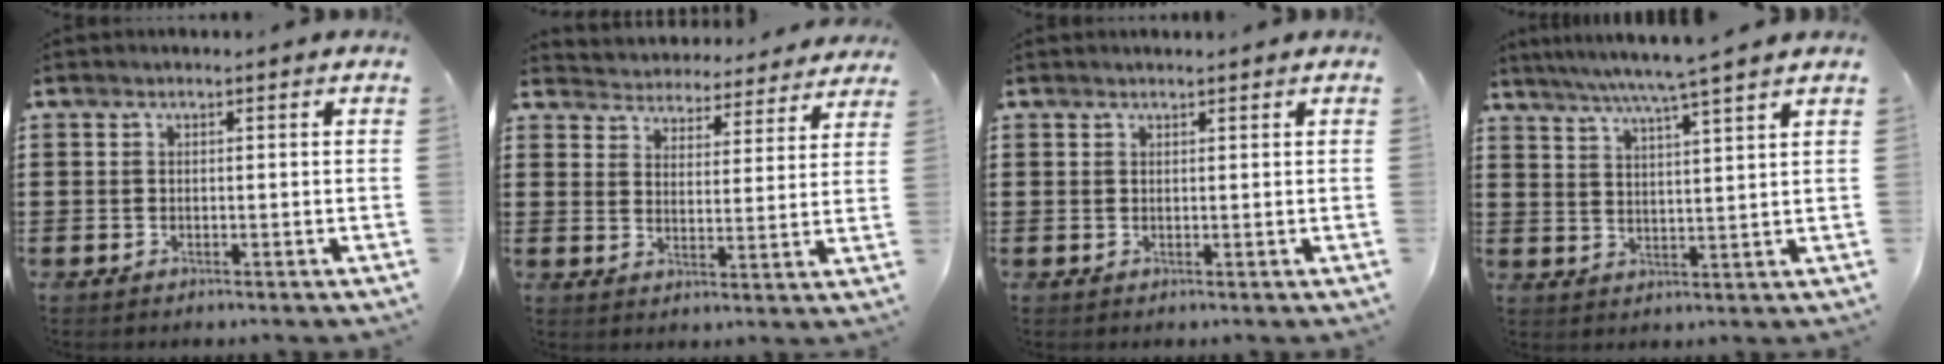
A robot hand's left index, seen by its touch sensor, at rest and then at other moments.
{"total": 4.0, "force": [4.0, 0.0, -0.6], "torque": [-0.014, -0.037, 0.065]}
{"total": 0.5, "force": [0.5, -0.1, 0.2], "torque": [-0.005, -0.002, 0.010]}
{"total": 5.6, "force": [4.6, -1.5, 2.8], "torque": [-0.069, -0.026, 0.075]}